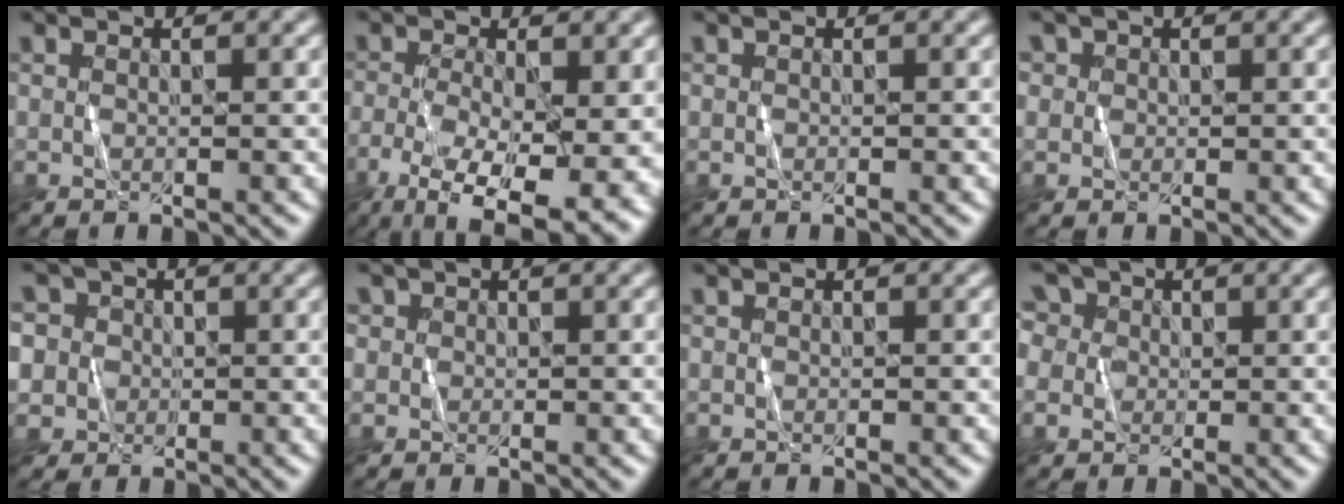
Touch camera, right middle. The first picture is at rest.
{"total": 11.8, "force": [-5.3, 4.9, 9.3], "torque": [-0.185, -0.031, -0.084]}
{"total": 0.0}
{"total": 1.4, "force": [0.7, 1.2, 0.2], "torque": [-0.006, 0.001, 0.007]}
{"total": 7.0, "force": [2.5, 6.1, 2.3], "torque": [-0.063, 0.029, 0.019]}
{"total": 1.0, "force": [0.5, 0.9, 0.1], "torque": [-0.001, 0.002, 0.003]}
{"total": 0.0}
{"total": 6.9, "force": [2.9, 5.4, 3.1], "torque": [-0.074, 0.029, 0.027]}